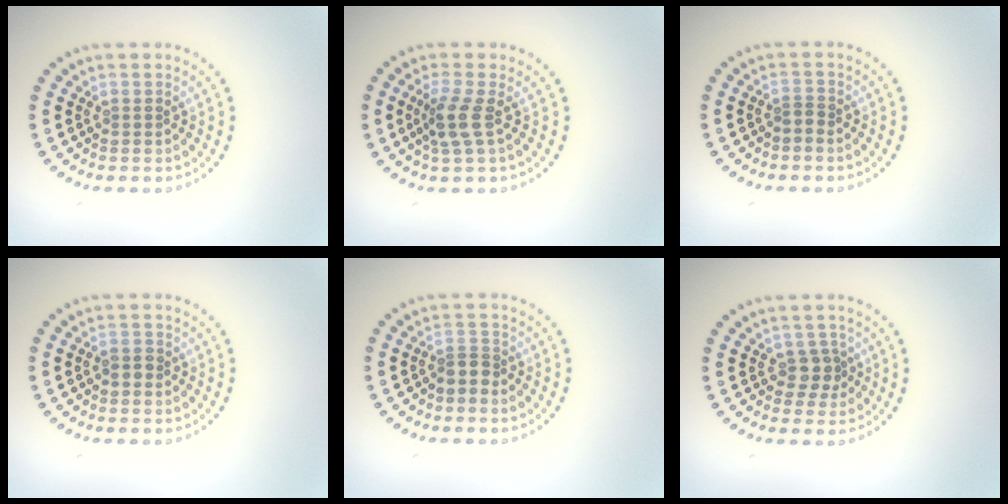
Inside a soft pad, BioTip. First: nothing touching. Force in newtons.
{"total": 2.6, "press": 2.0, "slide": 1.6}
{"total": 0.8, "press": 0.4, "slide": 0.6}
{"total": 1.1, "press": 1.1, "slide": 0.4}
{"total": 1.8, "press": 1.2, "slide": 1.3}
{"total": 1.9, "press": 1.5, "slide": 1.1}